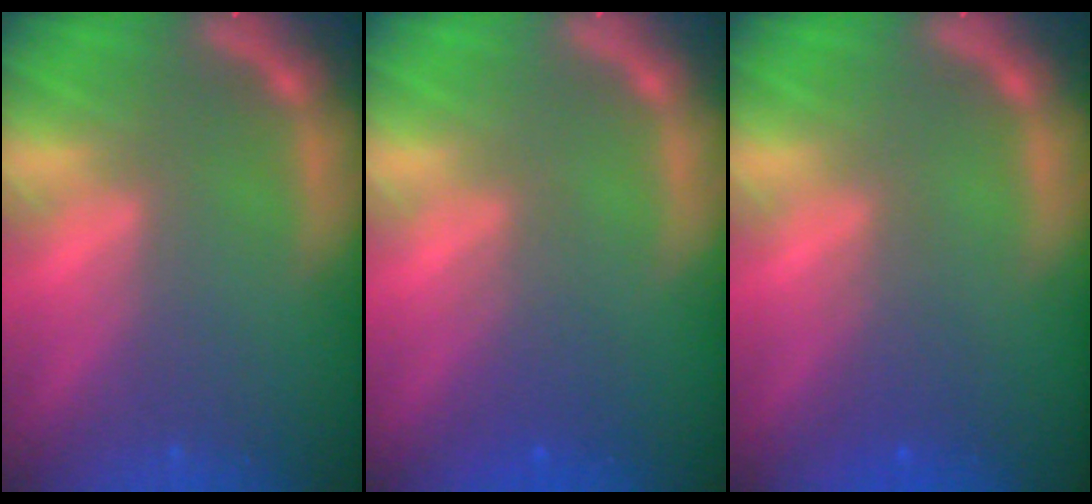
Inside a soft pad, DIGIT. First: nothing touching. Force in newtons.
{"total": 2.5}
{"total": 2.0}